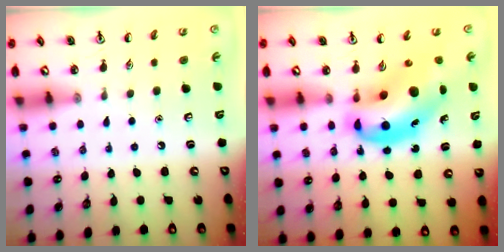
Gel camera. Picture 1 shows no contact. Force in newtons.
{"total": 12.7, "press": 12.1, "slide": 3.8}